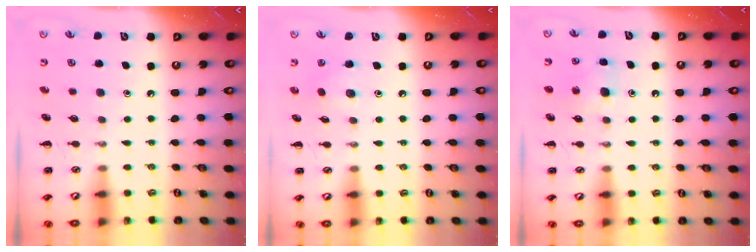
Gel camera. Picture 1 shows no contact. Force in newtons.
{"total": 4.7, "press": 4.5, "slide": 1.1}
{"total": 7.7, "press": 7.5, "slide": 1.9}